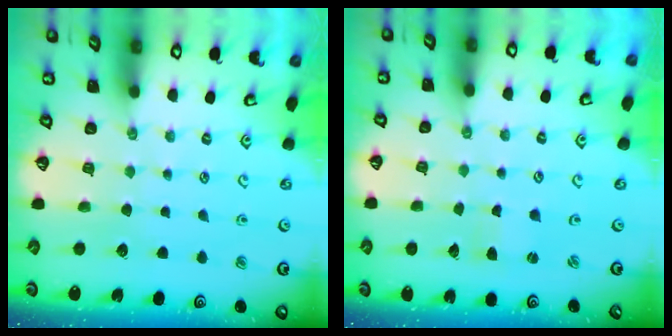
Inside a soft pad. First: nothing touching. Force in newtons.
{"total": 1.7, "press": 1.6, "slide": 0.3}